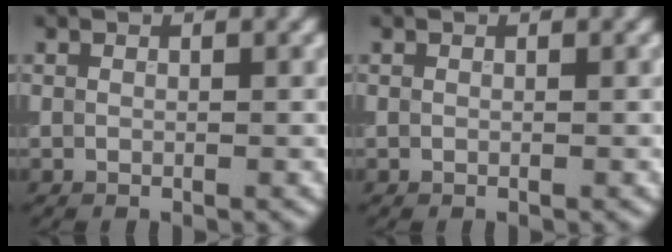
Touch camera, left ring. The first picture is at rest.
{"total": 0.0}